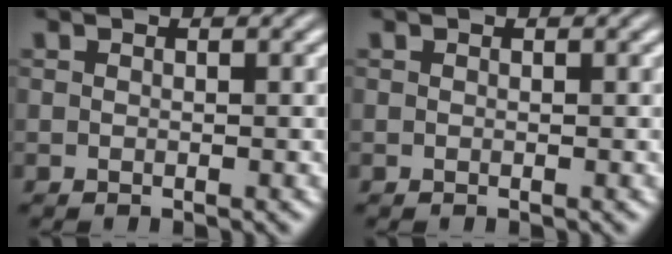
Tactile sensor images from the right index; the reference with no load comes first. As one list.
[{"total": 0.0}]